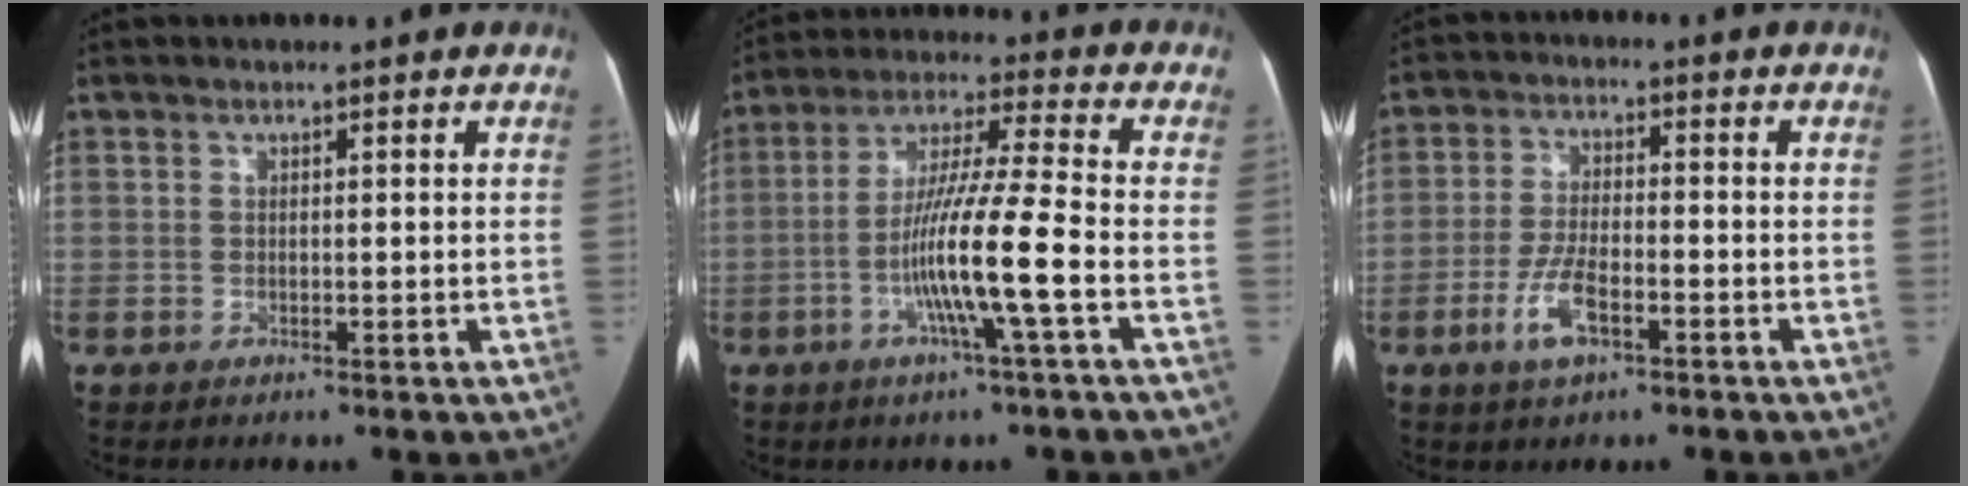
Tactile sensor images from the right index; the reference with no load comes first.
{"total": 12.4, "force": [-3.8, -0.8, 11.7], "torque": [-0.220, -0.001, -0.076]}
{"total": 7.1, "force": [-3.3, 2.8, 5.6], "torque": [-0.121, 0.001, -0.061]}